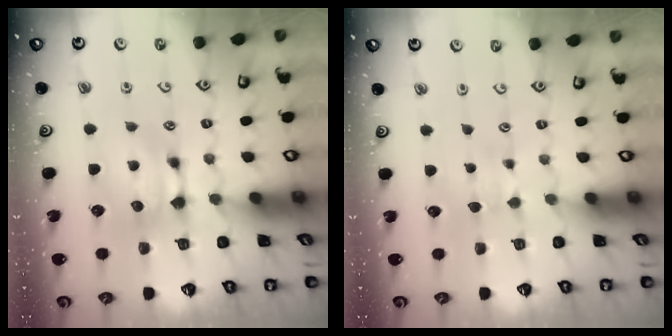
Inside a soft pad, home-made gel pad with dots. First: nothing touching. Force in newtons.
{"total": 3.0, "press": 2.9, "slide": 0.4}